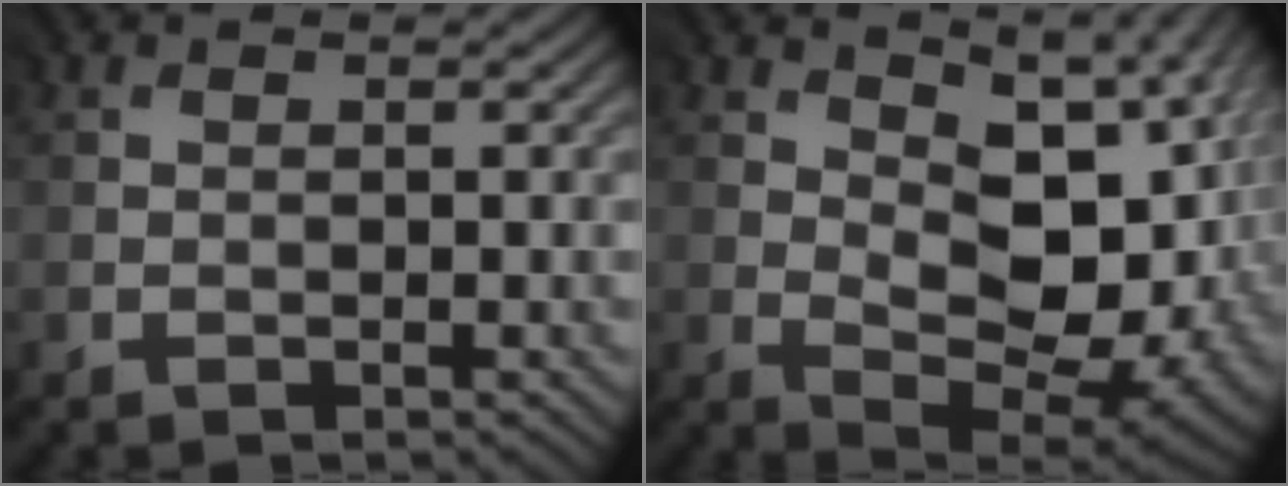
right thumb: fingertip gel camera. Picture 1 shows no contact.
{"total": 14.0, "force": [2.4, 8.2, 11.1], "torque": [-0.160, -0.018, 0.063]}